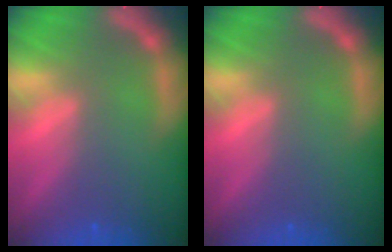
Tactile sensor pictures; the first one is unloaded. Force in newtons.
{"total": 0.0}